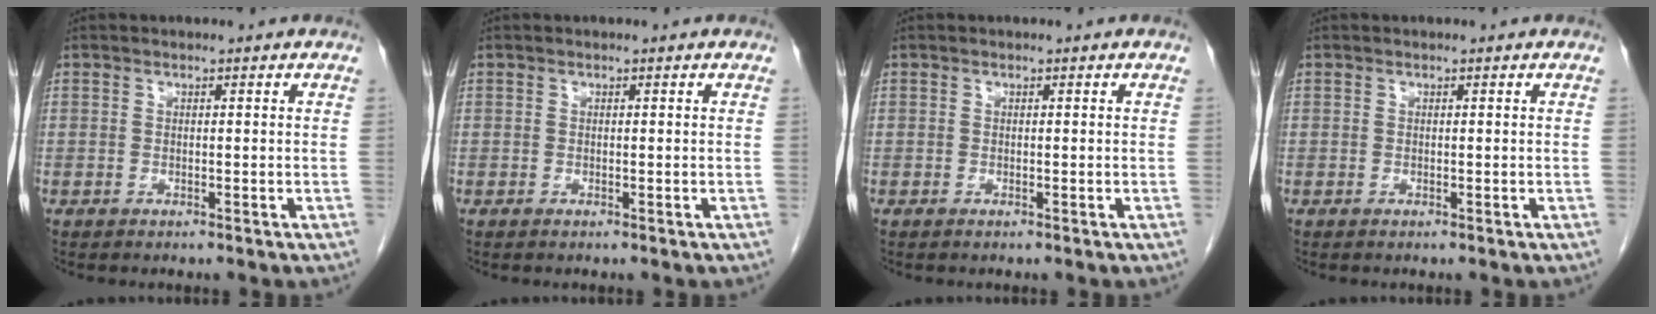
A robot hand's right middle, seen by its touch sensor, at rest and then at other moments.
{"total": 0.0}
{"total": 0.0}
{"total": 0.0}